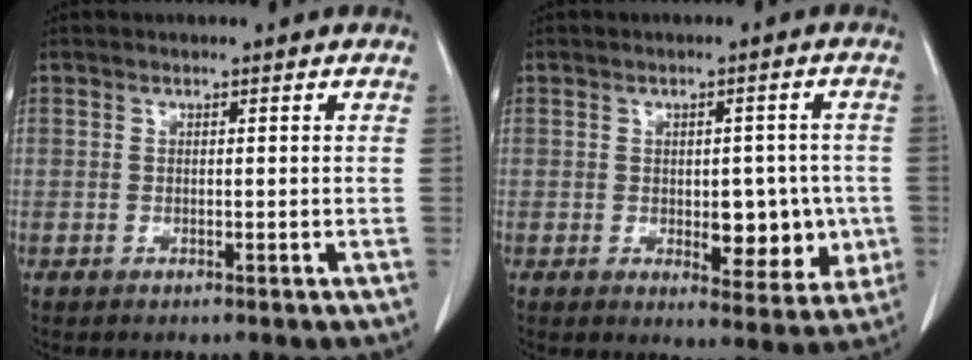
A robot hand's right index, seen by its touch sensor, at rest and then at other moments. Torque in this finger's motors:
{"motor_torque": [0.22, 0.31, 0.14, 0.06]}